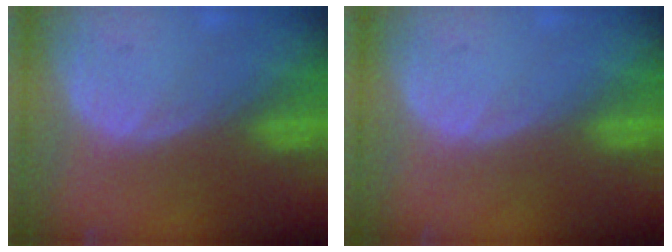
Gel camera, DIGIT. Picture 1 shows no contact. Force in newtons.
{"total": 0.0}